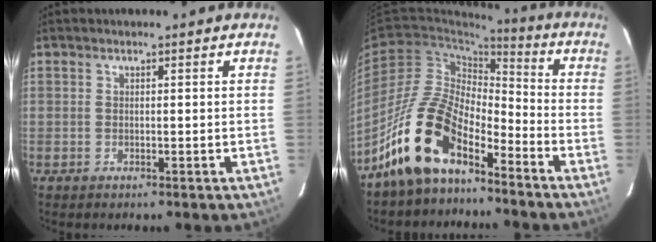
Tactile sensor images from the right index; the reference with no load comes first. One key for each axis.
{"total": 14.4, "fx": -10.1, "fy": 6.0, "fz": 8.2, "tx": -0.161, "ty": 0.018, "tz": -0.200}